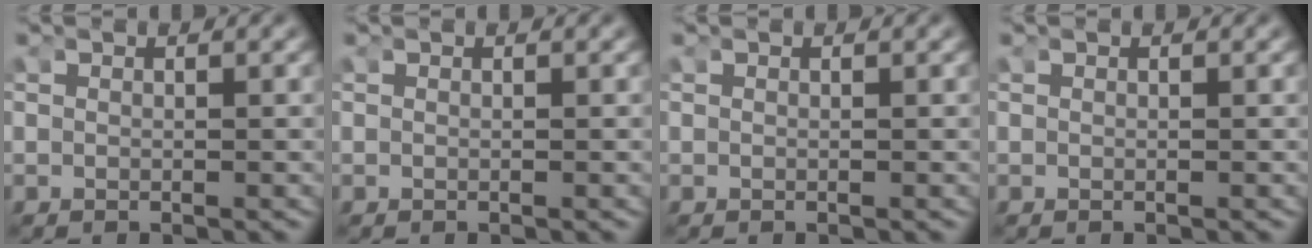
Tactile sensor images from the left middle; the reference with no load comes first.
{"total": 0.0}
{"total": 0.0}
{"total": 0.0}